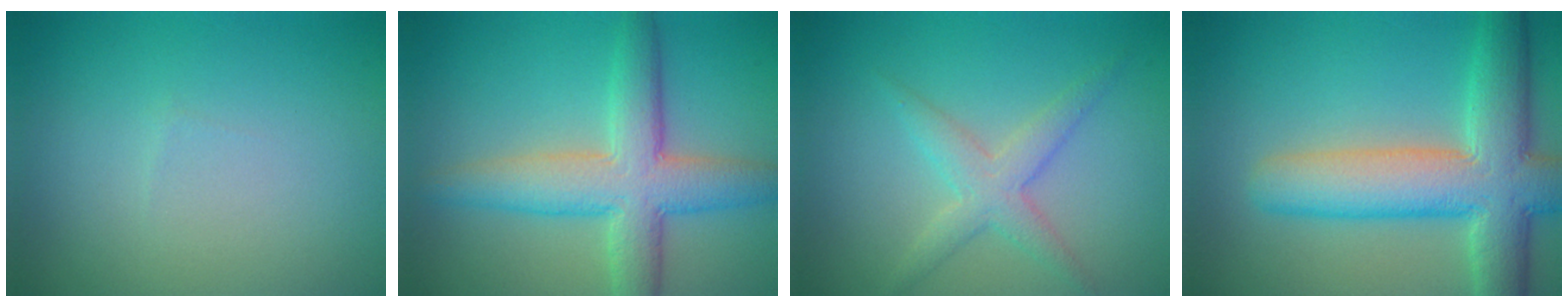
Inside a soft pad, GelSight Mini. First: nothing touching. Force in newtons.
{"total": 6.7, "press": 6.6, "slide": 0.4}
{"total": 2.7, "press": 2.7, "slide": 0.1}
{"total": 8.9, "press": 8.9, "slide": 0.5}